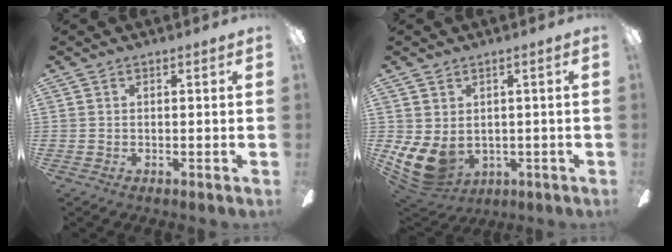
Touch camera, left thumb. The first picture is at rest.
{"total": 9.2, "force": [-1.3, 6.8, 6.0], "torque": [-0.153, -0.014, -0.025]}